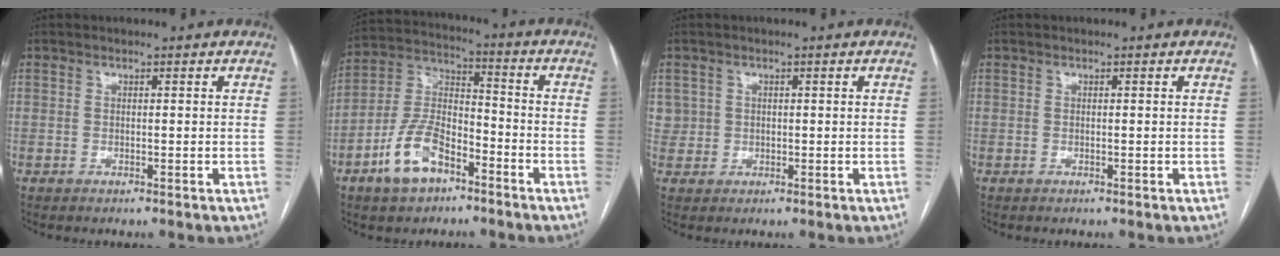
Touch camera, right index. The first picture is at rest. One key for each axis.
{"total": 11.7, "fx": -6.5, "fy": 5.7, "fz": 7.8, "tx": -0.172, "ty": 0.013, "tz": -0.120}
{"total": 2.4, "fx": 0.6, "fy": 2.4, "fz": 0.0, "tx": 0.014, "ty": 0.009, "tz": 0.010}
{"total": 0.0}